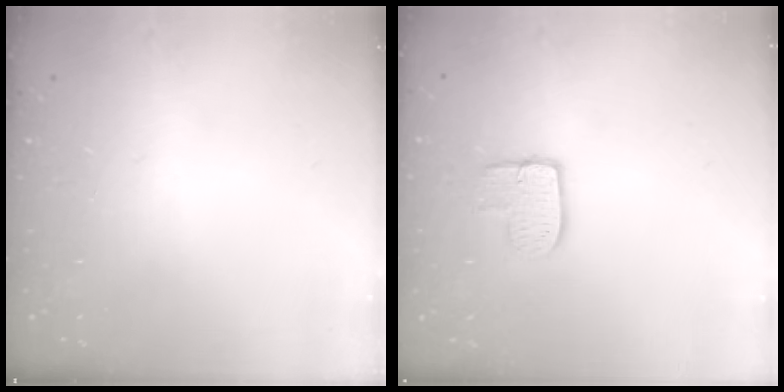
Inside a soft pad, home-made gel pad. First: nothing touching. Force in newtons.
{"total": 7.9, "press": 7.9, "slide": 0.5}